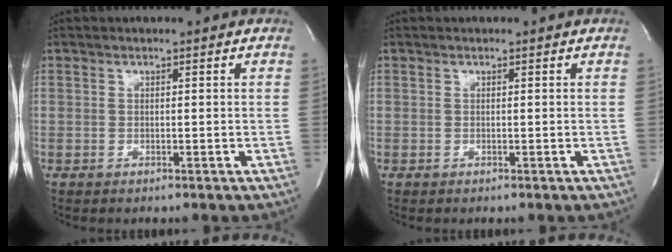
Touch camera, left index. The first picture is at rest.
{"total": 0.0}